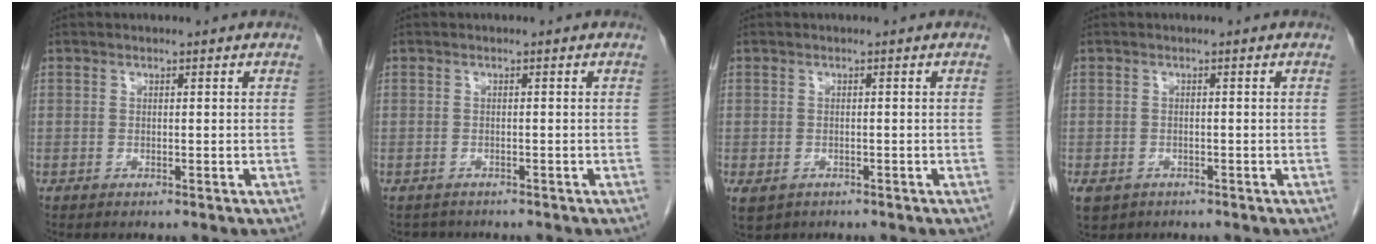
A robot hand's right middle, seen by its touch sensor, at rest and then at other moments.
{"total": 1.7, "force": [-1.5, 0.8, -0.1], "torque": [-0.002, -0.001, -0.022]}
{"total": 2.5, "force": [-1.4, 1.7, 1.1], "torque": [-0.025, -0.004, -0.016]}
{"total": 5.2, "force": [-3.0, 3.8, 1.7], "torque": [-0.040, -0.004, -0.044]}